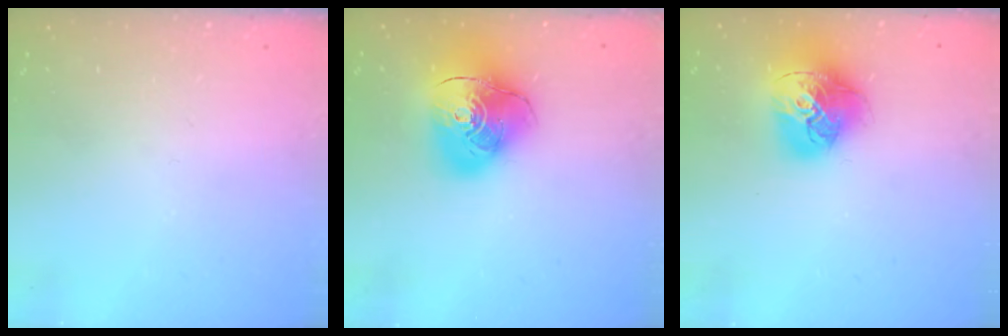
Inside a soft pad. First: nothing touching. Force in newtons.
{"total": 18.0, "press": 17.8, "slide": 2.4}
{"total": 17.5, "press": 17.4, "slide": 2.0}